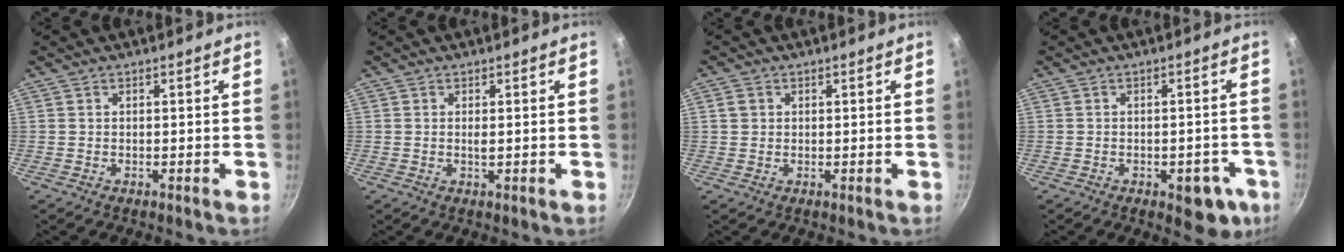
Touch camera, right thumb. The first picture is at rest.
{"total": 0.8, "force": [0.1, 0.2, 0.8], "torque": [-0.015, -0.001, 0.001]}
{"total": 2.1, "force": [0.5, 1.8, 0.8], "torque": [-0.008, 0.004, 0.007]}
{"total": 7.8, "force": [-3.1, 4.2, 5.8], "torque": [-0.033, 0.018, -0.030]}